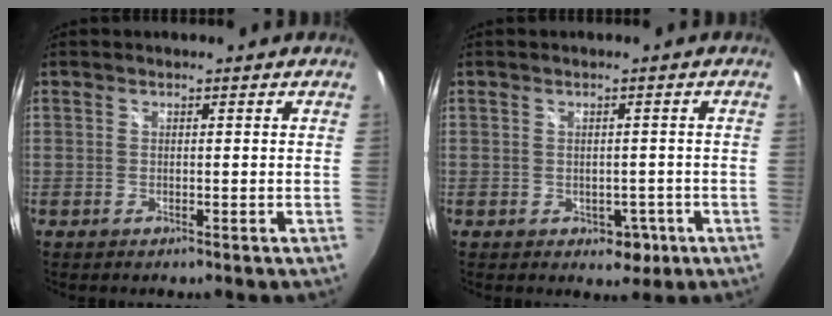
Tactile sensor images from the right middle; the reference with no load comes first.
{"total": 3.7, "force": [-1.5, 2.8, 1.9], "torque": [-0.028, -0.002, -0.010]}